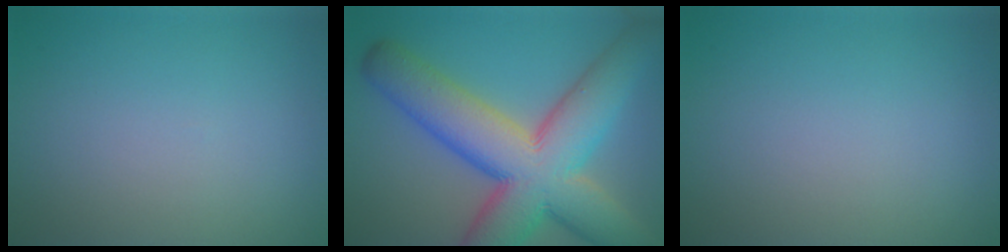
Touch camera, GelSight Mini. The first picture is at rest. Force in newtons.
{"total": 13.8, "press": 13.8, "slide": 0.8}
{"total": 0.0}